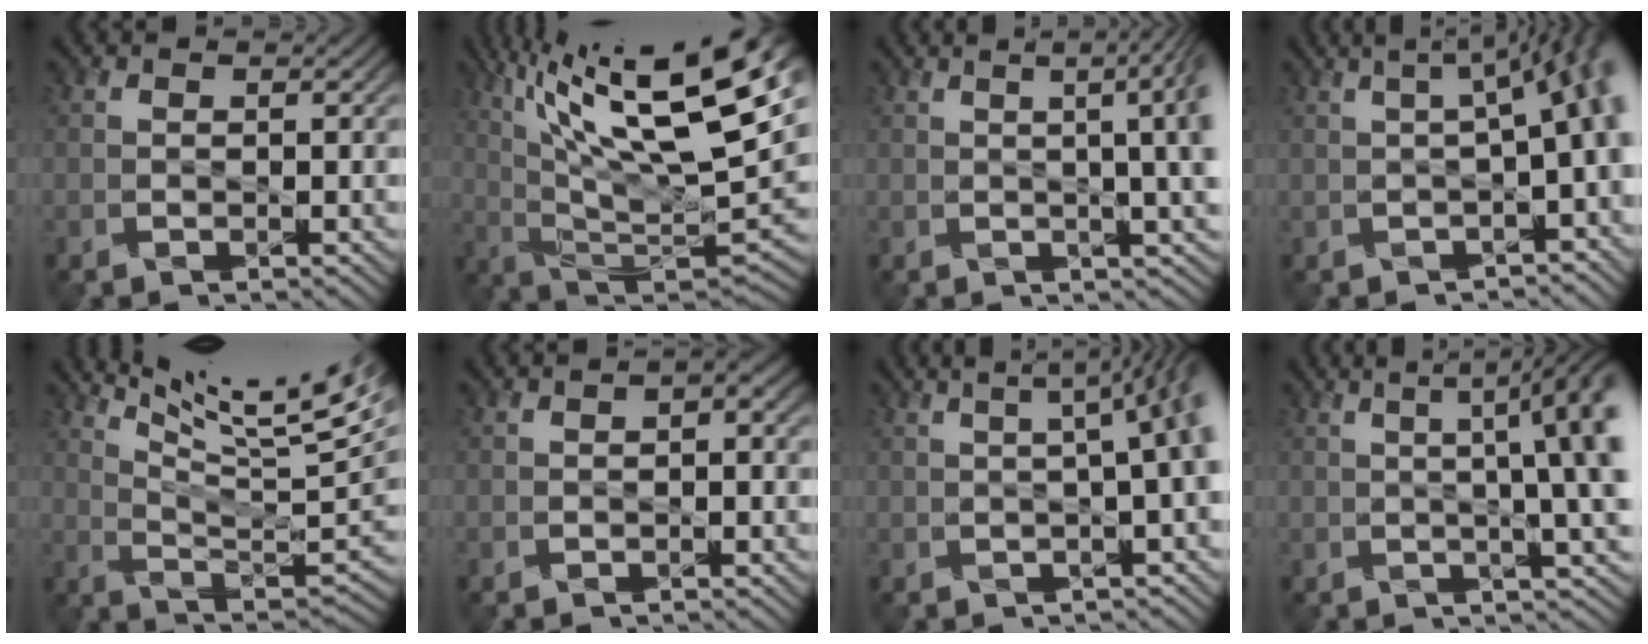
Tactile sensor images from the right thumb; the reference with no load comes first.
{"total": 22.0, "force": [10.2, 7.5, 17.9], "torque": [-0.310, 0.043, 0.162]}
{"total": 9.7, "force": [1.5, 3.1, 9.1], "torque": [-0.078, 0.034, 0.008]}
{"total": 9.6, "force": [0.0, 3.0, 9.1], "torque": [-0.102, 0.013, 0.002]}
{"total": 15.0, "force": [10.0, 2.6, 10.9], "torque": [-0.190, -0.009, 0.169]}
{"total": 1.5, "force": [-0.1, 0.8, 1.3], "torque": [-0.019, 0.001, -0.001]}
{"total": 9.7, "force": [1.0, 3.5, 9.0], "torque": [-0.070, 0.042, 0.000]}
{"total": 11.5, "force": [1.7, 3.0, 10.9], "torque": [-0.109, 0.035, 0.017]}